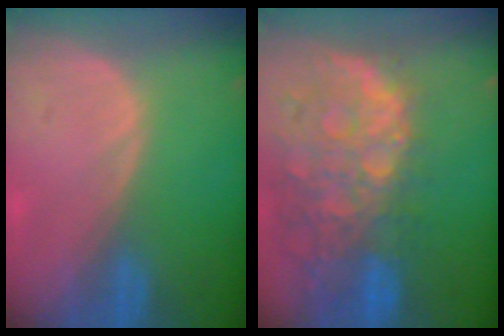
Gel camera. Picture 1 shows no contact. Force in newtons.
{"total": 13.9, "press": 11.3, "slide": 8.1}